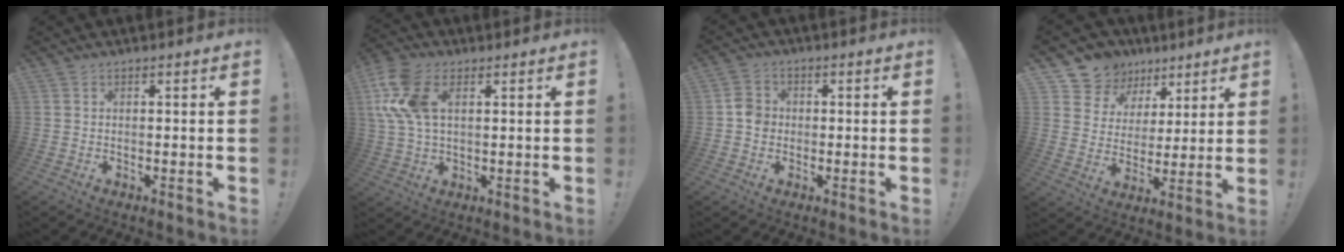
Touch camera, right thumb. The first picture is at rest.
{"total": 12.8, "force": [3.9, 7.6, 9.6], "torque": [-0.216, 0.003, 0.077]}
{"total": 5.0, "force": [-0.8, 4.4, 2.2], "torque": [-0.027, 0.014, -0.012]}
{"total": 11.1, "force": [6.8, 8.5, 1.9], "torque": [-0.034, -0.053, 0.140]}